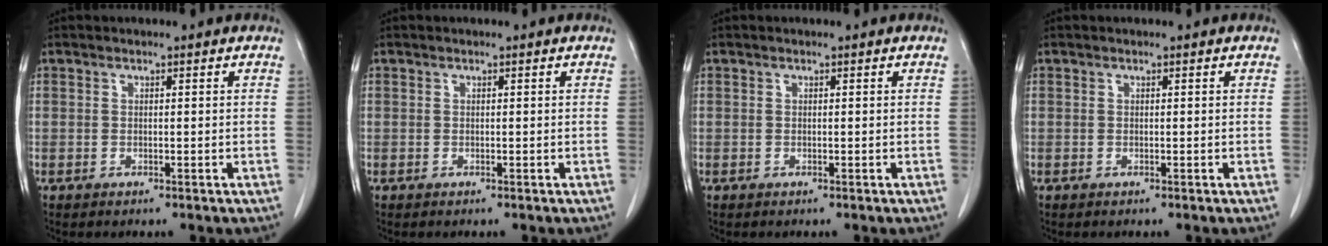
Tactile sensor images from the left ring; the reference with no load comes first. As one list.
[{"total": 0.0}, {"total": 0.0}, {"total": 0.0}]